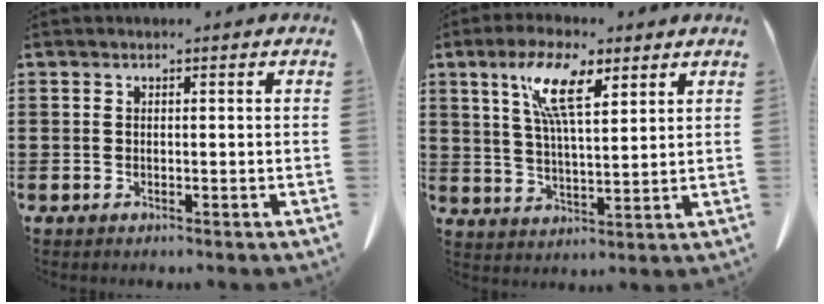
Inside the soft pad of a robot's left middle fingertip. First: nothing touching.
{"total": 9.9, "force": [5.6, 2.7, 7.7], "torque": [-0.161, 0.001, 0.099]}